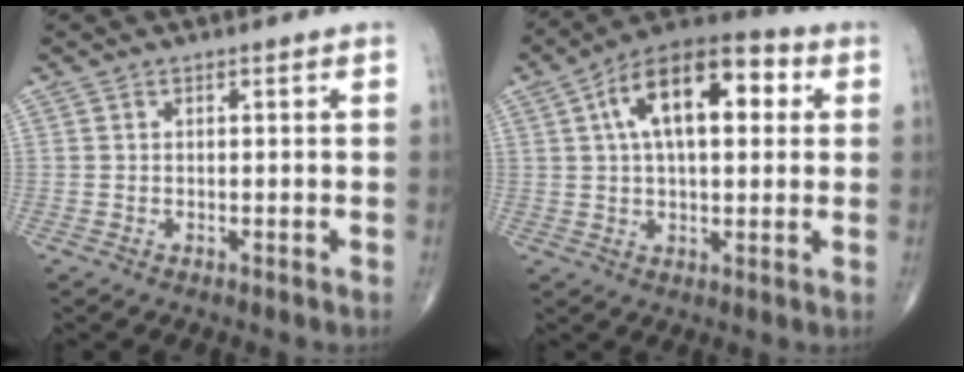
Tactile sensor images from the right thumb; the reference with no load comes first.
{"total": 16.9, "force": [4.4, 8.3, 14.0], "torque": [-0.203, 0.029, 0.061]}